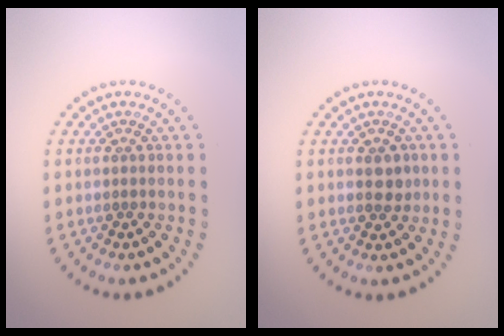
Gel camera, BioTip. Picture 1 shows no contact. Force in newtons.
{"total": 1.9, "press": 1.9, "slide": 0.2}